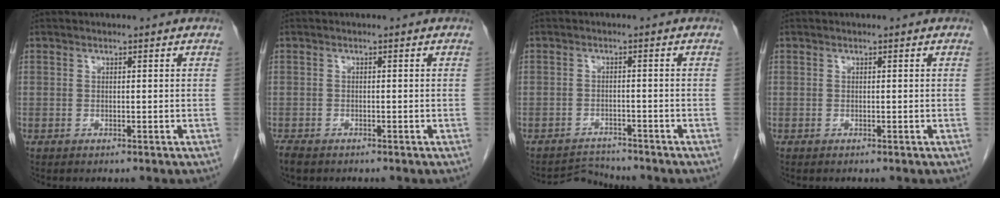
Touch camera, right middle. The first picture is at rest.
{"total": 2.7, "force": [-2.1, 1.0, 1.2], "torque": [-0.027, -0.006, -0.033]}
{"total": 3.2, "force": [-2.9, -0.1, -1.4], "torque": [0.027, -0.005, -0.046]}
{"total": 0.0}